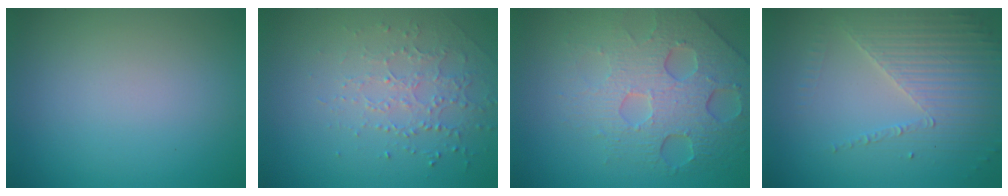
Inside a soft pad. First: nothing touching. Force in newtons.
{"total": 1.7, "press": 1.5, "slide": 0.8}
{"total": 7.3, "press": 5.0, "slide": 5.3}
{"total": 3.6, "press": 3.3, "slide": 1.4}